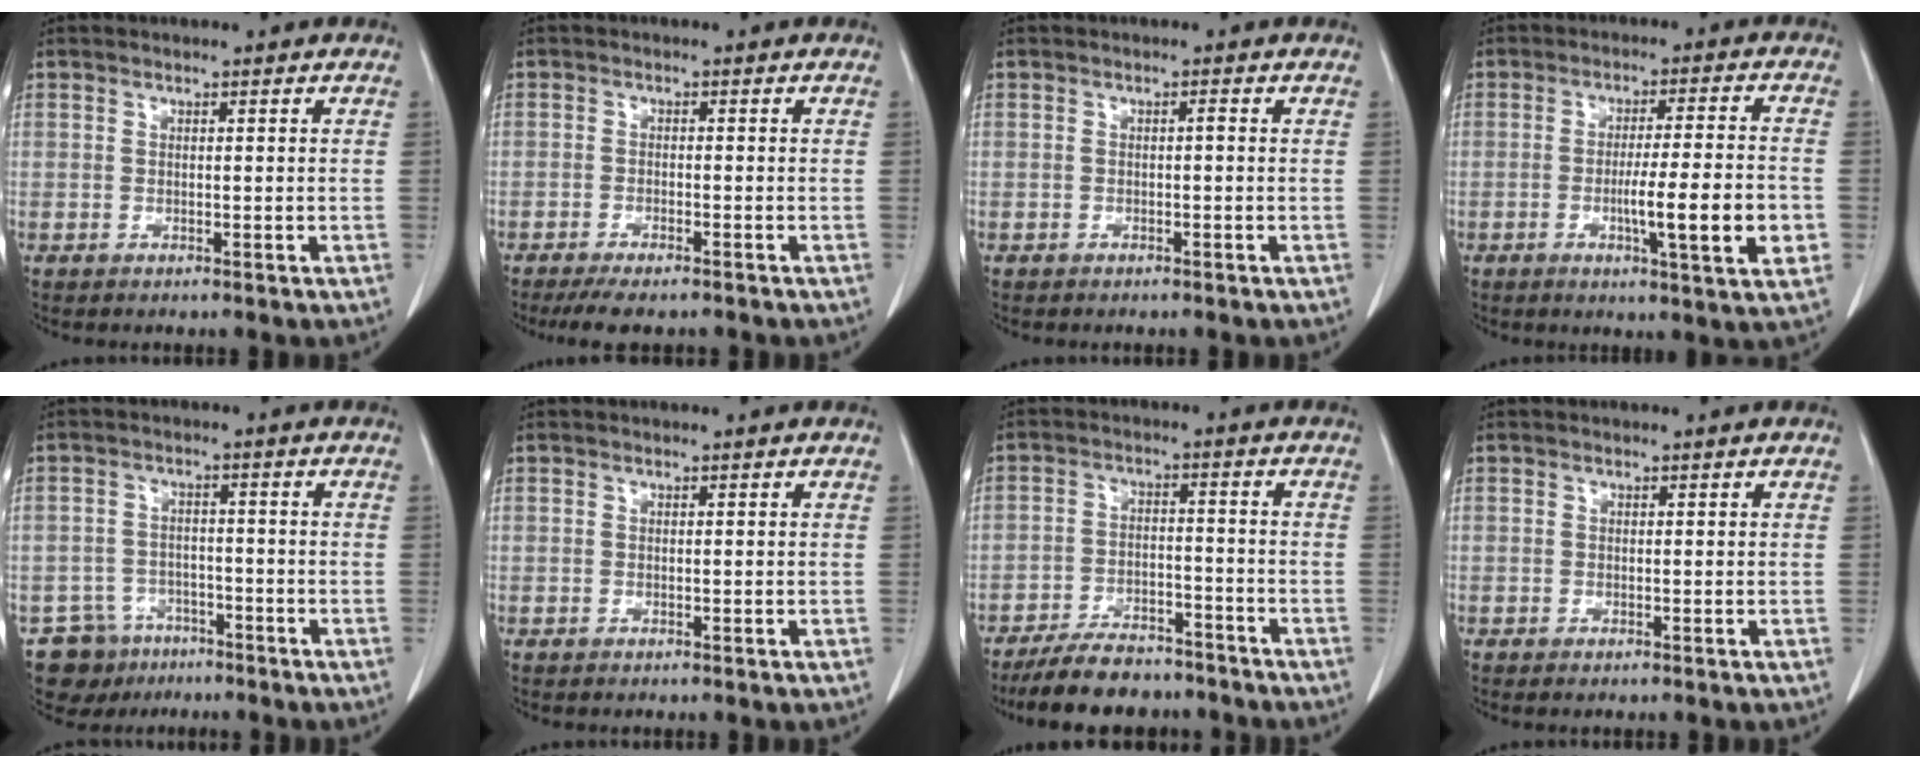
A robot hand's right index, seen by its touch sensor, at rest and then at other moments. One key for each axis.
{"total": 5.8, "fx": -4.8, "fy": 1.2, "fz": 3.1, "tx": -0.042, "ty": -0.009, "tz": -0.073}
{"total": 0.5, "fx": 0.0, "fy": 0.1, "fz": 0.5, "tx": -0.006, "ty": 0.003, "tz": 0.000}
{"total": 10.8, "fx": -2.8, "fy": 0.2, "fz": 10.4, "tx": -0.154, "ty": -0.010, "tz": -0.043}
{"total": 6.5, "fx": -4.5, "fy": 4.8, "fz": 0.0, "tx": 0.006, "ty": 0.016, "tz": -0.067}
{"total": 0.0}
{"total": 10.8, "fx": -9.4, "fy": 3.6, "fz": 3.8, "tx": -0.057, "ty": -0.001, "tz": -0.148}
{"total": 2.3, "fx": -0.9, "fy": 1.1, "fz": 1.8, "tx": -0.028, "ty": -0.005, "tz": -0.010}